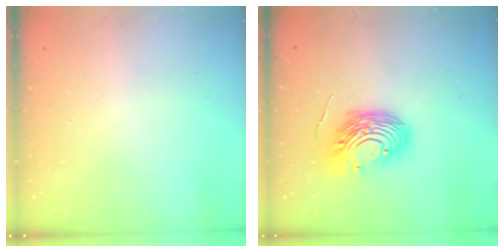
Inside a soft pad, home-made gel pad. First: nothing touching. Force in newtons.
{"total": 13.4, "press": 13.3, "slide": 1.5}